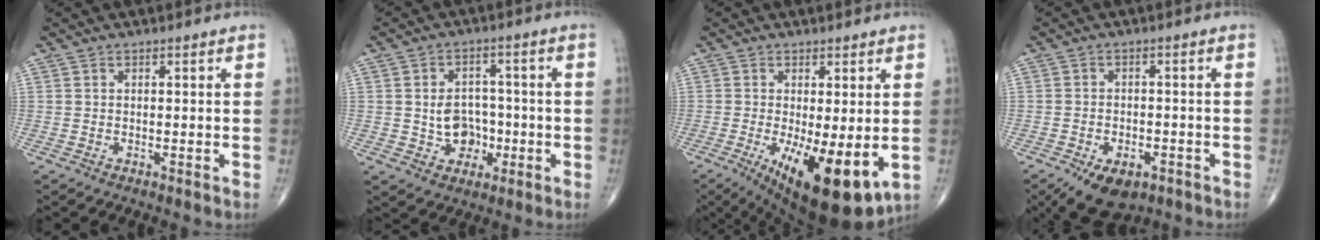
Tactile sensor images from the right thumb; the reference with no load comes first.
{"total": 7.2, "force": [-1.3, 6.1, 3.7], "torque": [-0.020, 0.019, -0.016]}
{"total": 14.6, "force": [-3.6, 5.1, 13.2], "torque": [-0.193, -0.030, -0.037]}
{"total": 9.3, "force": [-5.5, 5.2, 5.4], "torque": [-0.074, 0.014, -0.079]}